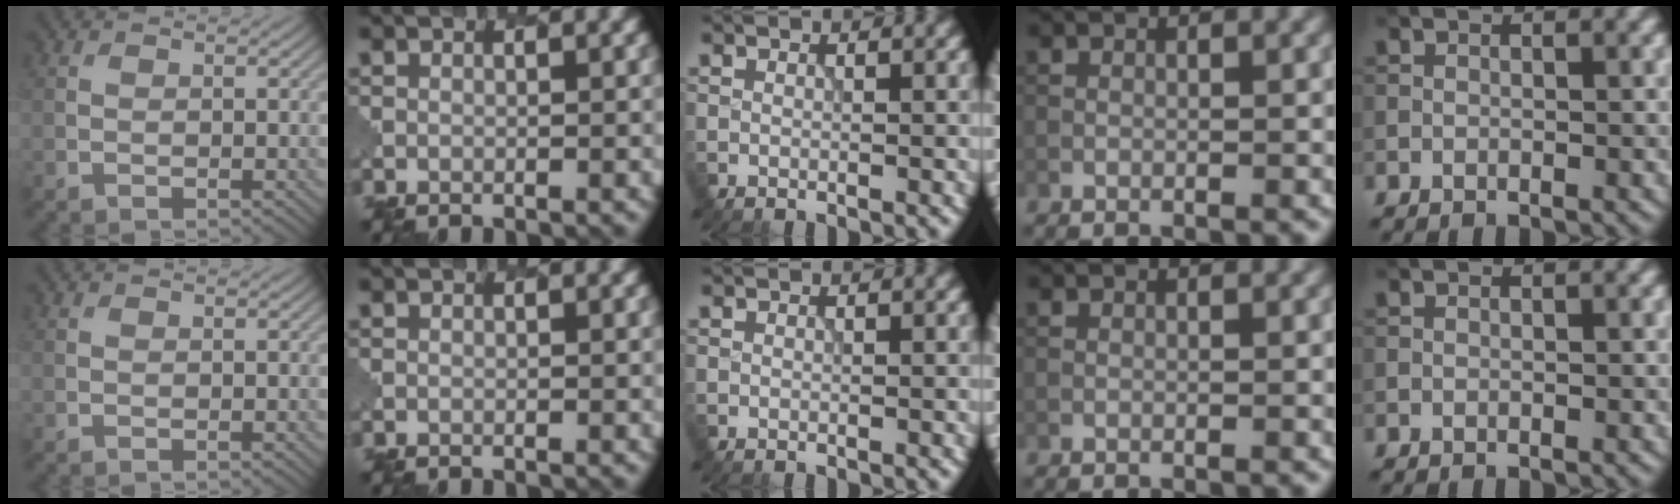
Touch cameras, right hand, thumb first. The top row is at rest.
{}